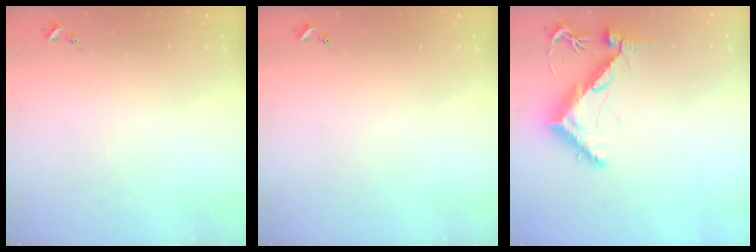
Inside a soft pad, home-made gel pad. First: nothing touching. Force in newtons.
{"total": 0.0}
{"total": 11.0, "press": 10.9, "slide": 1.1}